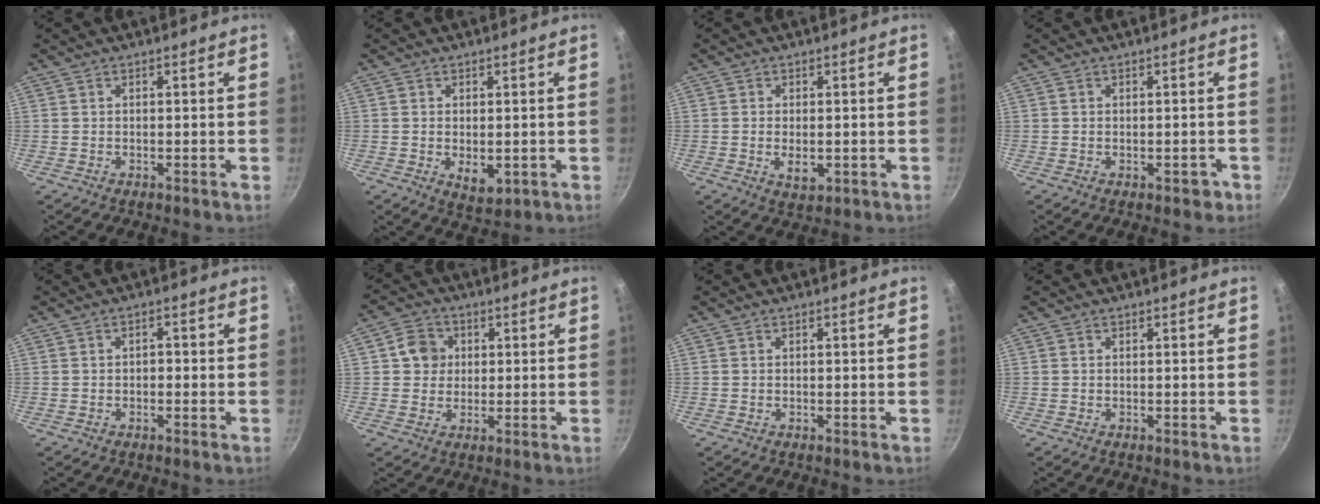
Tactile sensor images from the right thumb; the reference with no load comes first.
{"total": 4.6, "force": [-0.7, 2.8, 3.7], "torque": [-0.052, -0.012, -0.002]}
{"total": 3.7, "force": [-0.5, 2.1, 3.0], "torque": [-0.050, -0.007, -0.005]}
{"total": 2.0, "force": [-0.8, 1.1, 1.5], "torque": [-0.005, 0.008, -0.009]}
{"total": 1.4, "force": [-0.4, 1.0, 1.0], "torque": [-0.013, 0.009, -0.006]}
{"total": 5.9, "force": [1.3, 5.3, 2.1], "torque": [-0.005, 0.005, 0.015]}
{"total": 0.0}
{"total": 0.0}